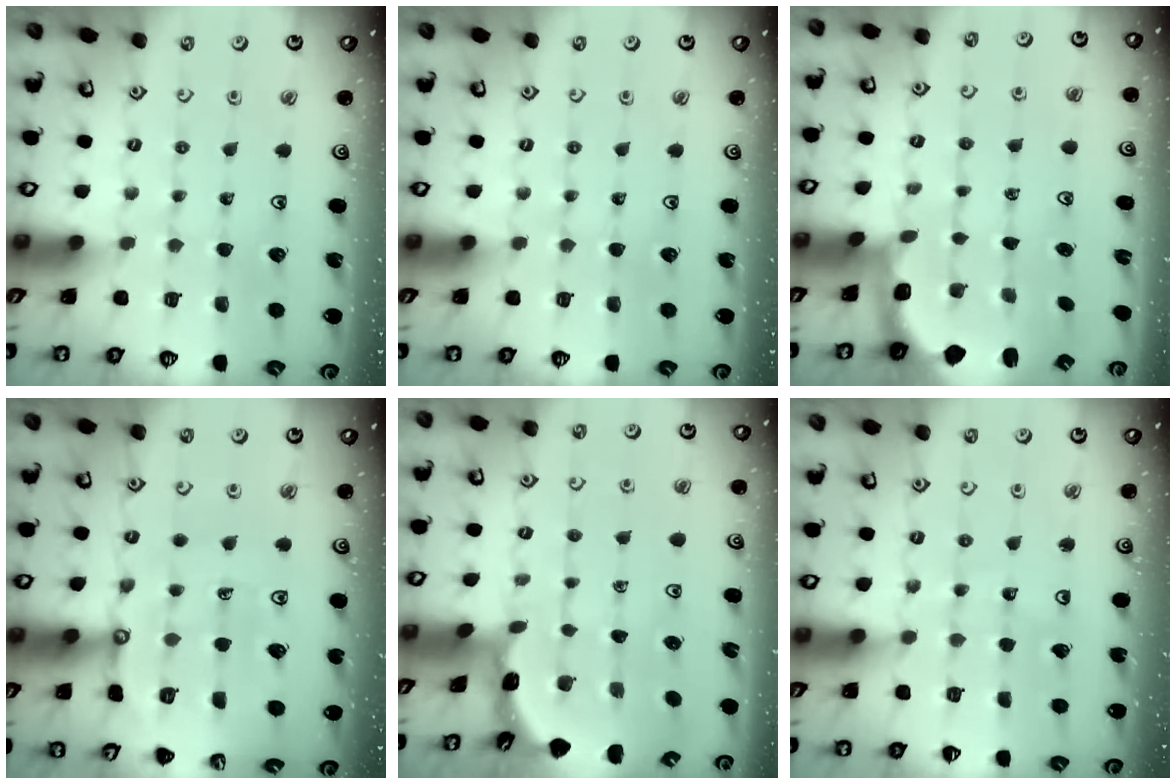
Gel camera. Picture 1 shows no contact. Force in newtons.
{"total": 0.0}
{"total": 2.5, "press": 1.2, "slide": 2.2}
{"total": 12.9, "press": 12.8, "slide": 1.6}
{"total": 1.6, "press": 1.6, "slide": 0.1}
{"total": 3.2, "press": 3.2, "slide": 0.3}